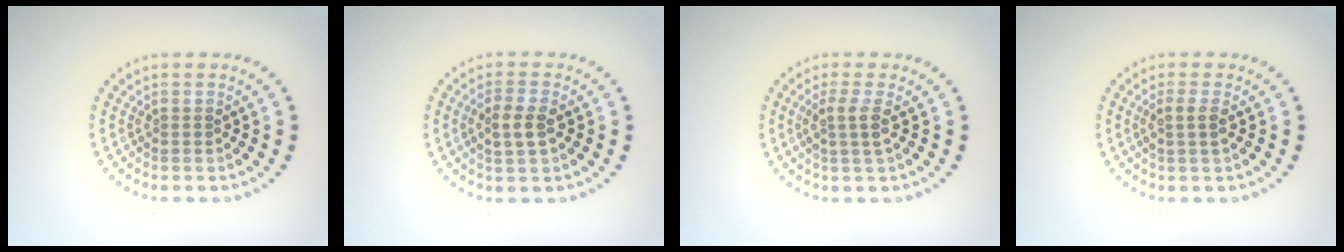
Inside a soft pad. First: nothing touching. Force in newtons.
{"total": 2.6, "press": 2.6, "slide": 0.4}
{"total": 1.9, "press": 1.6, "slide": 1.1}
{"total": 1.7, "press": 1.5, "slide": 0.8}